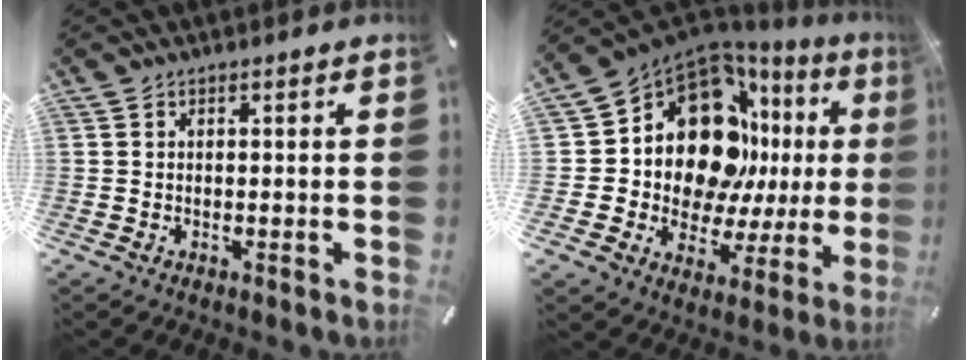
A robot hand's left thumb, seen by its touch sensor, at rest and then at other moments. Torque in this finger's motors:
{"motor_torque": [2.50, 2.50, 0.81, 0.01, 0.30]}